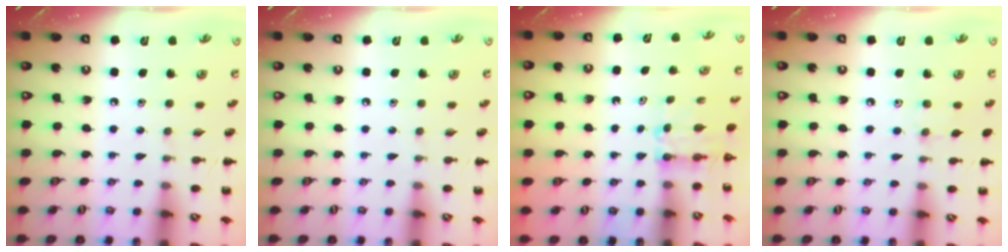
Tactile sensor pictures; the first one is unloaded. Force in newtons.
{"total": 0.0}
{"total": 3.7, "press": 3.6, "slide": 0.6}
{"total": 5.2, "press": 4.9, "slide": 1.6}